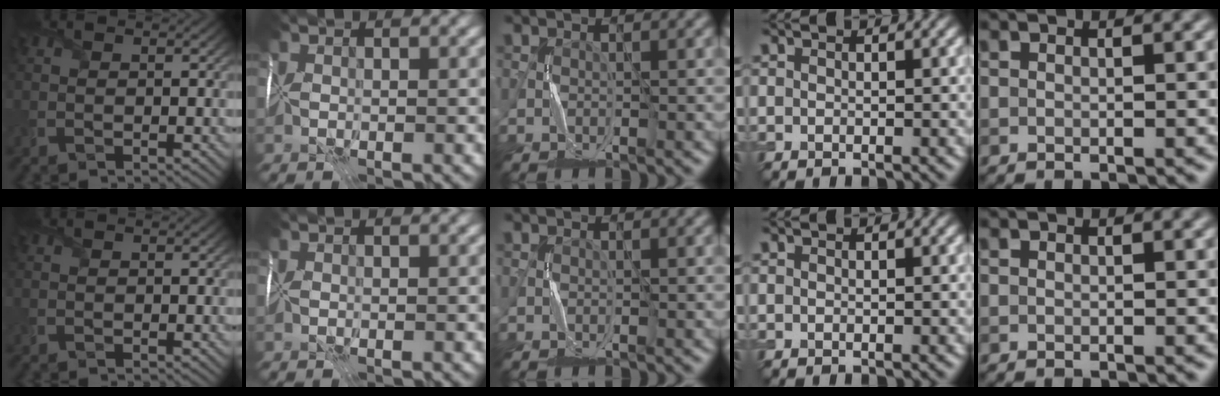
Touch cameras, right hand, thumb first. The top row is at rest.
{}